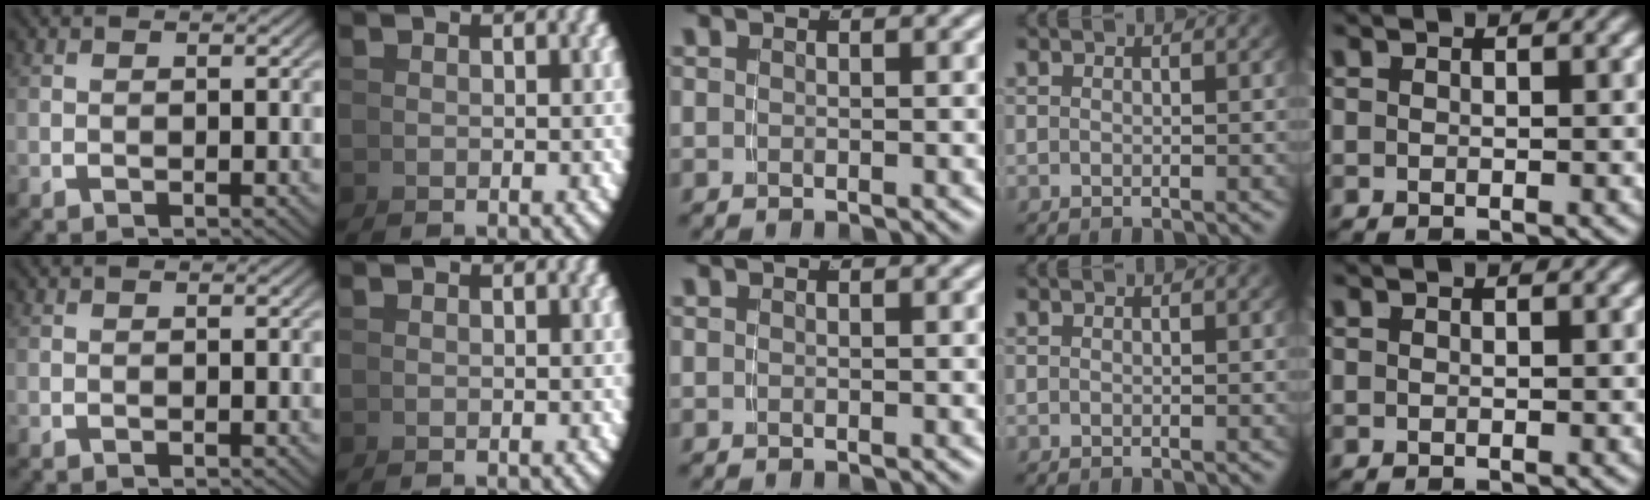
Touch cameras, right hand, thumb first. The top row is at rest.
{}